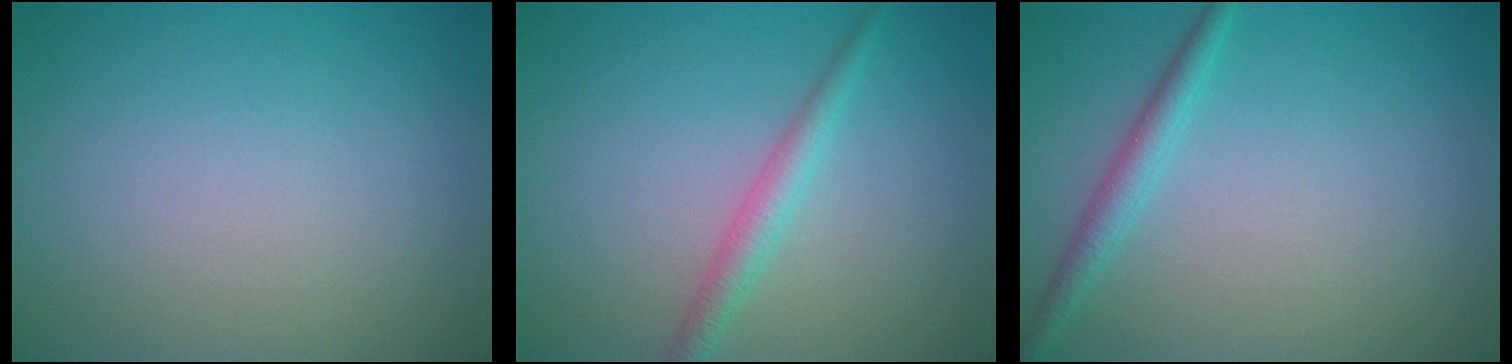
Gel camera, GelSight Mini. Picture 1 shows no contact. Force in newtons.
{"total": 2.2, "press": 2.2, "slide": 0.0}
{"total": 2.0, "press": 2.0, "slide": 0.1}